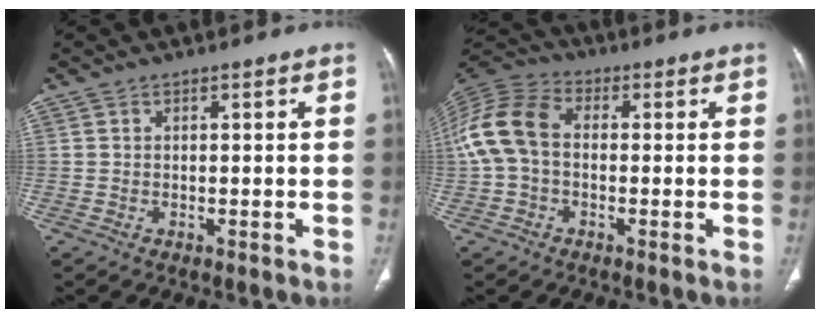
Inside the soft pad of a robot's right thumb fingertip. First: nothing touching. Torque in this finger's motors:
{"motor_torque": [0.22, 0.26, 0.32, -0.31, 0.51]}